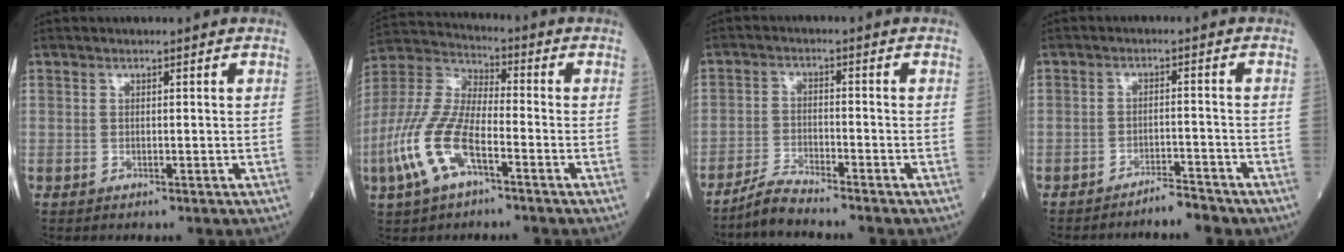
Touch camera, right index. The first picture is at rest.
{"total": 12.4, "force": [-5.2, 4.5, 10.3], "torque": [-0.244, 0.000, -0.107]}
{"total": 4.3, "force": [-4.1, -0.4, 1.3], "torque": [-0.027, -0.018, -0.081]}
{"total": 3.4, "force": [-3.3, 0.3, 1.0], "torque": [-0.014, -0.004, -0.051]}